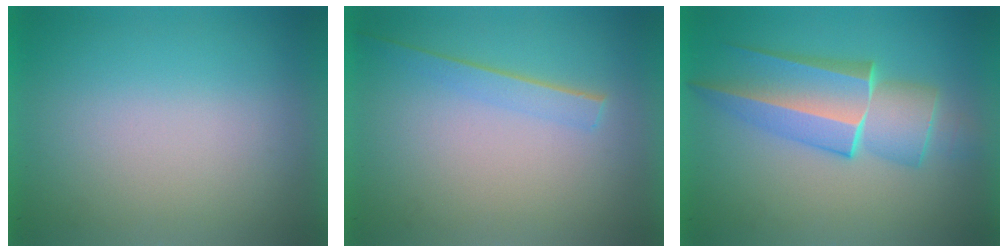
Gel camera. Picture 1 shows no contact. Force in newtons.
{"total": 1.4}
{"total": 5.6}